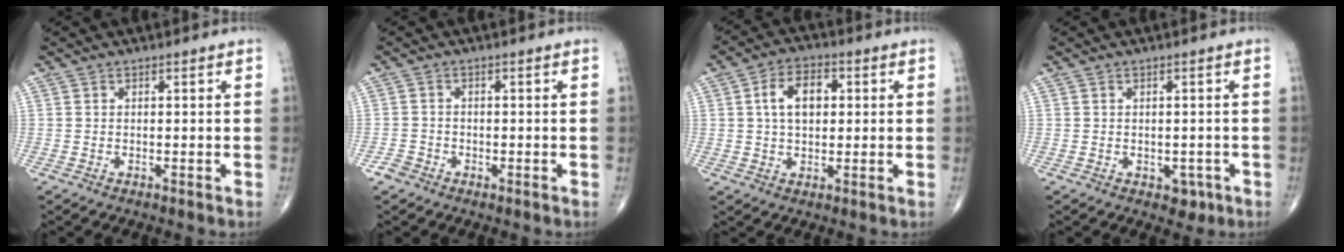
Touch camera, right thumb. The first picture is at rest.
{"total": 2.0, "force": [-1.3, 1.5, 0.2], "torque": [0.003, 0.009, -0.028]}
{"total": 8.2, "force": [1.6, 5.2, 6.2], "torque": [-0.094, 0.011, 0.024]}
{"total": 2.6, "force": [-0.9, 2.0, 1.4], "torque": [0.003, 0.003, -0.006]}